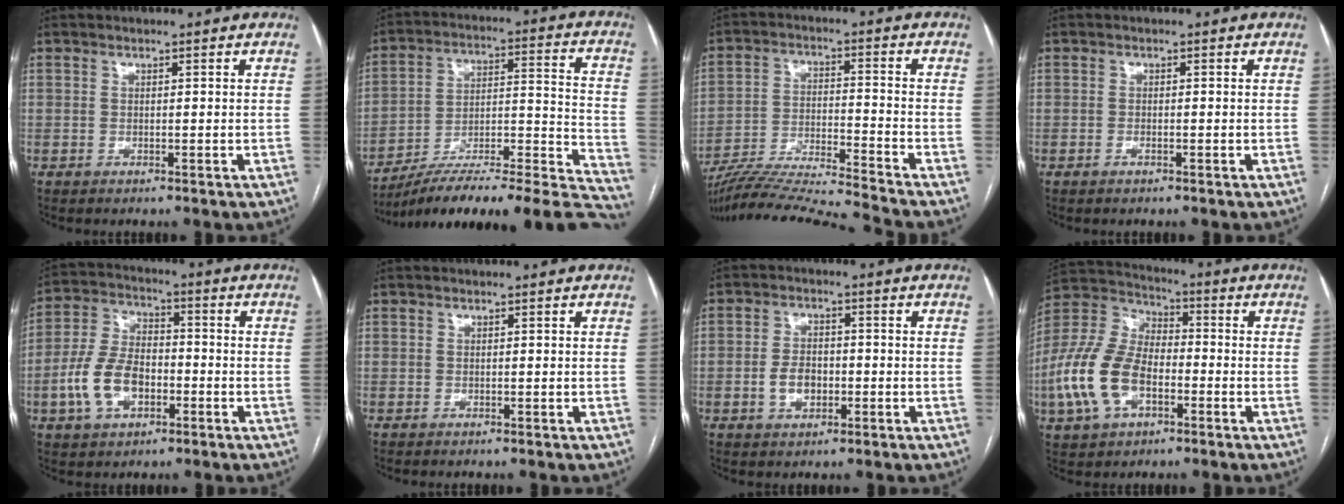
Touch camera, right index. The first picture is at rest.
{"total": 30.5, "force": [-27.5, 2.0, 13.0], "torque": [-0.108, 0.004, -0.397]}
{"total": 17.2, "force": [-16.0, -2.6, 5.7], "torque": [-0.102, -0.017, -0.267]}
{"total": 0.8, "force": [-0.5, 0.2, 0.6], "torque": [-0.014, 0.000, -0.008]}
{"total": 10.6, "force": [-3.4, 6.2, 7.9], "torque": [-0.181, 0.017, -0.063]}
{"total": 0.0}
{"total": 4.7, "force": [-1.3, 3.0, 3.4], "torque": [-0.069, 0.007, -0.020]}
{"total": 14.5, "force": [-4.4, 8.2, 11.1], "torque": [-0.267, 0.016, -0.081]}